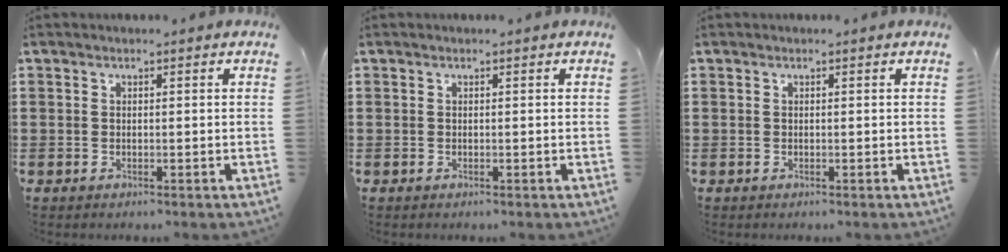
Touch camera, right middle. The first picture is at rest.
{"total": 0.0}
{"total": 0.0}